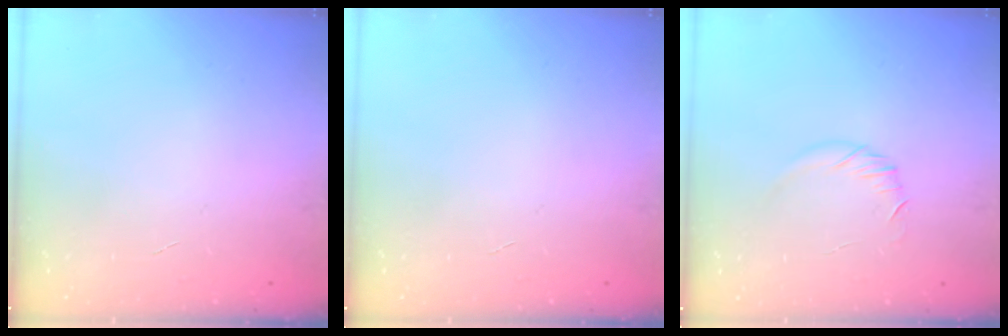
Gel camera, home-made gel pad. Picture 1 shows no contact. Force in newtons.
{"total": 0.0}
{"total": 5.2, "press": 5.0, "slide": 1.4}